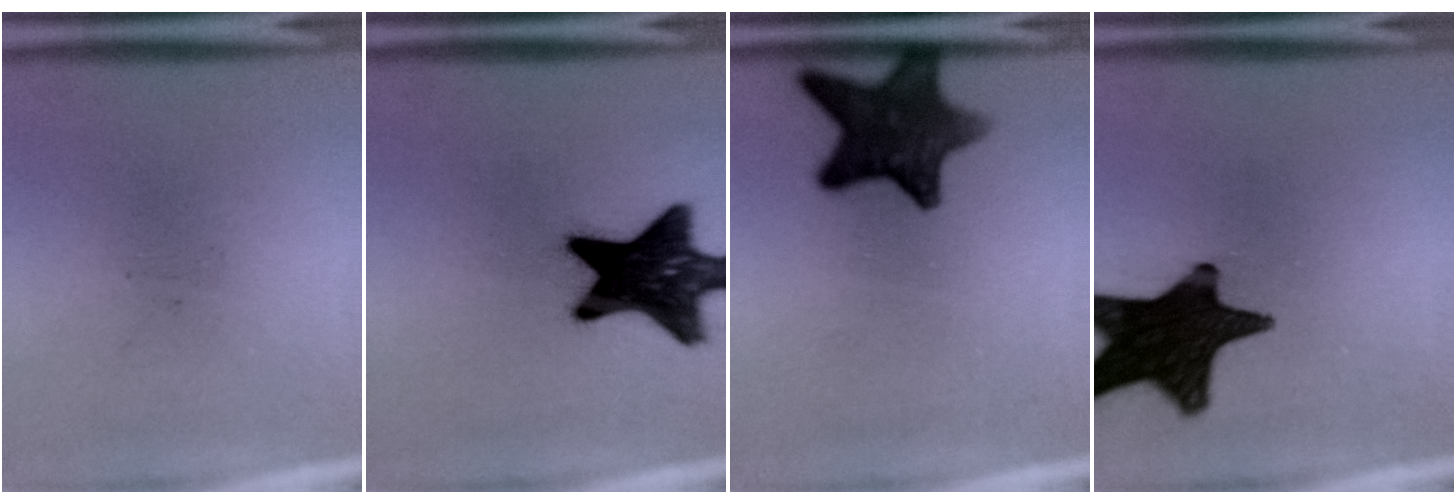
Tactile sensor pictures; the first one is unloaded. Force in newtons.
{"total": 18.2}
{"total": 12.2}
{"total": 17.7}